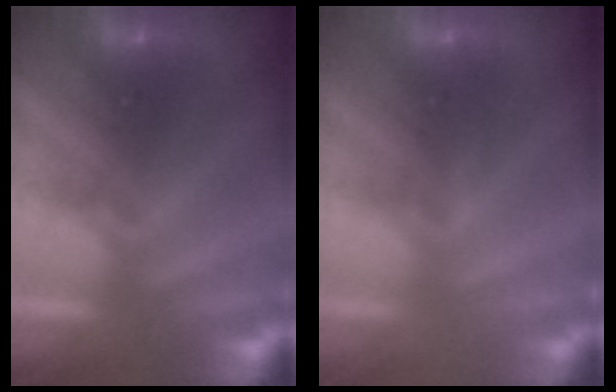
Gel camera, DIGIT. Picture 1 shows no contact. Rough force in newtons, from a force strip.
{"total": 2.9}